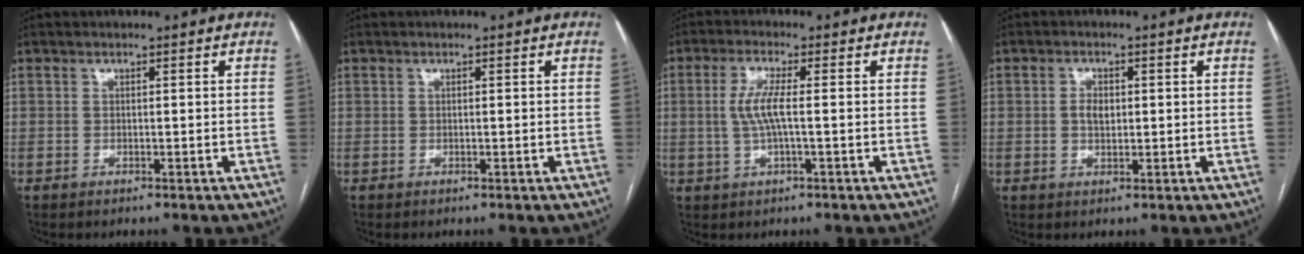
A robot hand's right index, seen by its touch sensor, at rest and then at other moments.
{"total": 0.0}
{"total": 4.8, "force": [0.0, 0.5, 4.7], "torque": [-0.102, 0.003, 0.000]}
{"total": 2.6, "force": [0.2, 1.6, 2.0], "torque": [-0.039, 0.005, 0.005]}